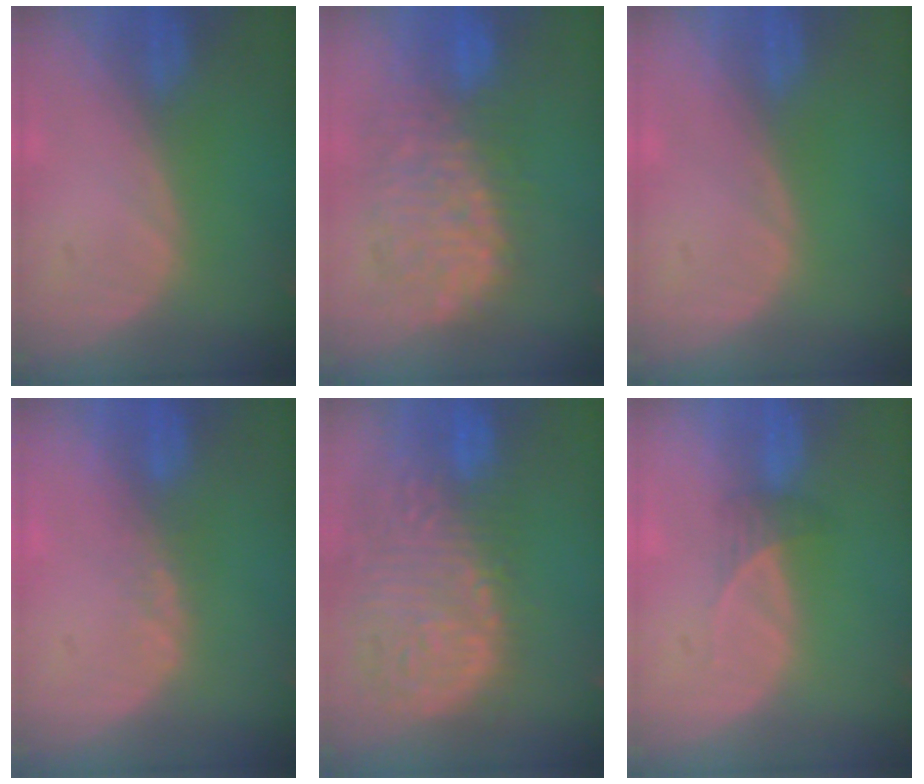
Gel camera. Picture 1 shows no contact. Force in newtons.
{"total": 10.2, "press": 9.7, "slide": 3.2}
{"total": 0.0}
{"total": 1.7, "press": 1.4, "slide": 0.9}
{"total": 15.3, "press": 12.7, "slide": 8.5}
{"total": 1.8, "press": 1.6, "slide": 0.8}